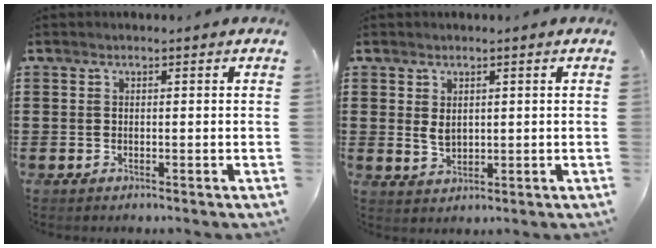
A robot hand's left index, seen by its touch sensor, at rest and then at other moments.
{"total": 2.9, "force": [0.9, 1.9, 2.0], "torque": [-0.042, 0.004, 0.017]}